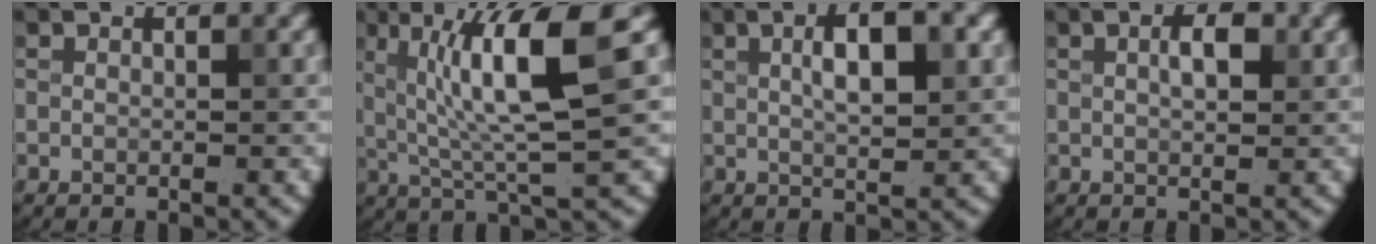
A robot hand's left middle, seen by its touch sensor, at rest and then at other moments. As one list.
[{"total": 8.7, "force": [2.2, 1.6, 8.3], "torque": [-0.137, 0.002, 0.038]}, {"total": 4.9, "force": [1.4, 1.6, 4.4], "torque": [-0.076, 0.008, 0.023]}, {"total": 2.2, "force": [0.6, 0.9, 1.9], "torque": [-0.034, 0.004, 0.010]}]